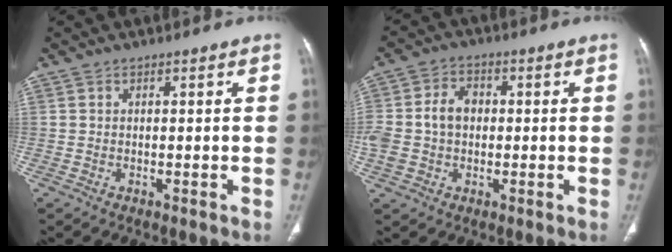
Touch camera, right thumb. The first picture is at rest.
{"total": 8.4, "force": [-0.1, 6.4, 5.5], "torque": [-0.104, 0.022, -0.004]}